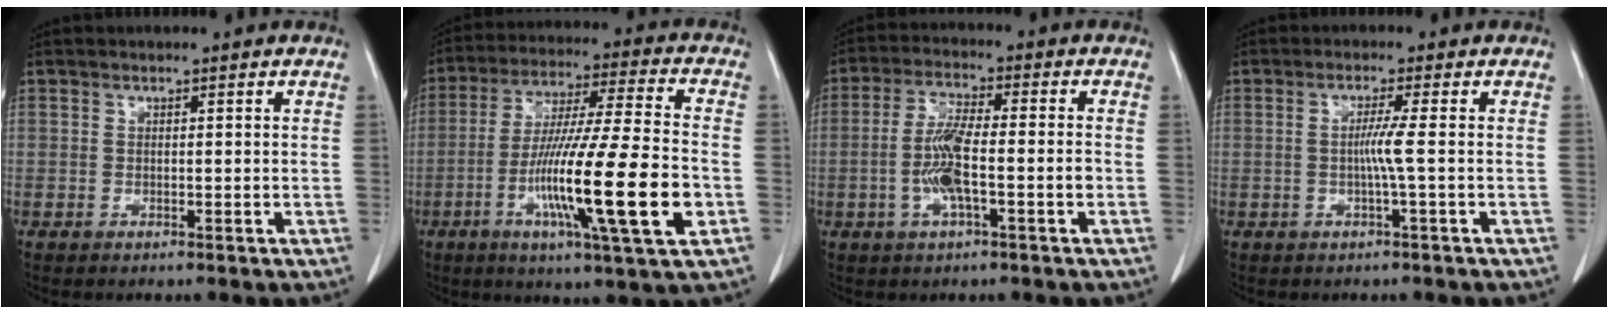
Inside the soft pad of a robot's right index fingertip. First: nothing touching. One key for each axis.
{"total": 18.7, "fx": -5.3, "fy": 0.2, "fz": 17.9, "tx": -0.316, "ty": -0.022, "tz": -0.096}
{"total": 7.4, "fx": -1.9, "fy": 1.2, "fz": 7.1, "tx": -0.145, "ty": 0.007, "tz": -0.038}
{"total": 2.8, "fx": -0.4, "fy": -1.0, "fz": 2.6, "tx": -0.050, "ty": -0.002, "tz": -0.009}